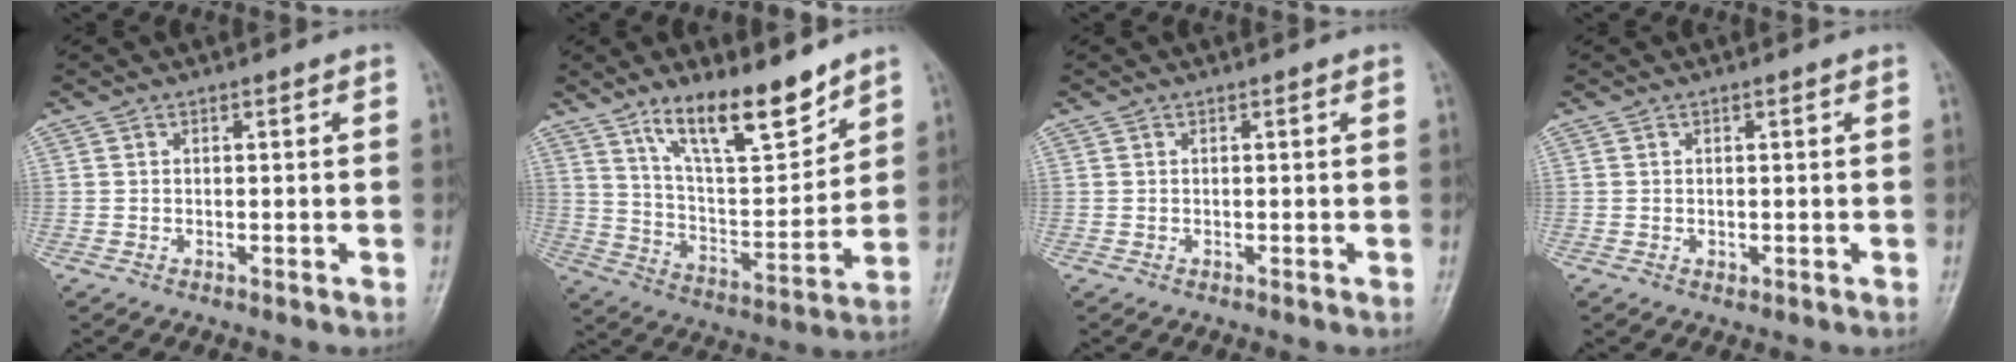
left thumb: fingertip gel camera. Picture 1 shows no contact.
{"total": 15.5, "force": [11.1, 4.6, 9.7], "torque": [-0.134, -0.076, 0.203]}
{"total": 0.0}
{"total": 0.8, "force": [0.1, 0.6, 0.6], "torque": [-0.005, -0.001, 0.003]}